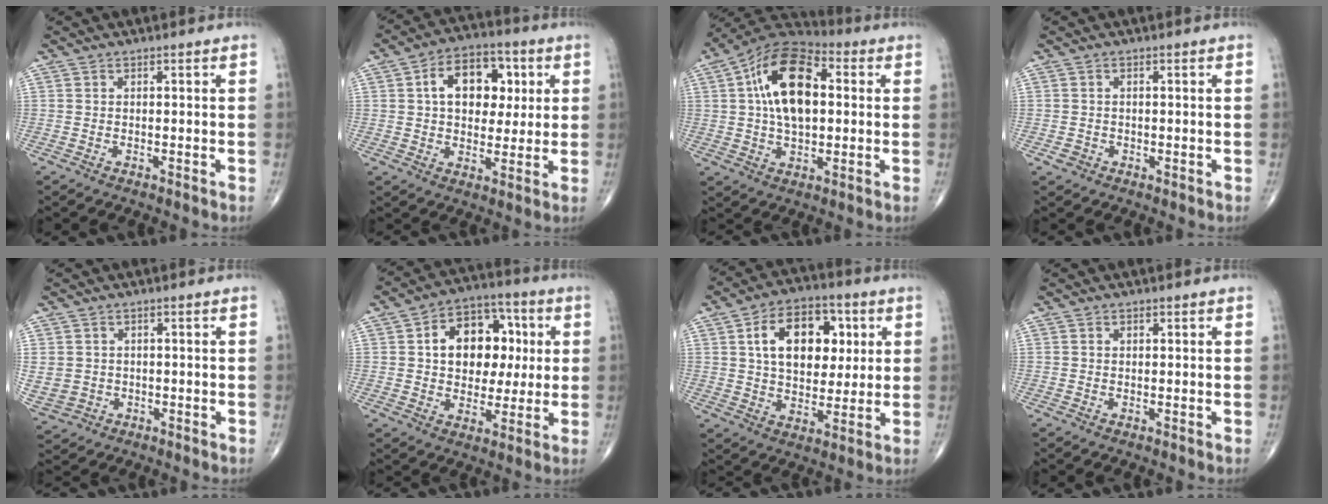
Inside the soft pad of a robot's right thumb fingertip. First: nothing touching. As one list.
[{"total": 13.4, "force": [3.1, 8.9, 9.5], "torque": [-0.102, 0.010, 0.043]}, {"total": 16.9, "force": [2.9, 9.2, 13.9], "torque": [-0.229, 0.024, 0.043]}, {"total": 1.4, "force": [-0.5, 1.3, 0.3], "torque": [0.004, 0.007, -0.005]}, {"total": 8.2, "force": [-0.6, 7.6, 3.2], "torque": [-0.094, 0.010, 0.012]}, {"total": 15.2, "force": [2.6, 10.9, 10.4], "torque": [-0.106, 0.017, 0.038]}, {"total": 16.1, "force": [4.3, 10.4, 11.6], "torque": [-0.143, 0.003, 0.070]}, {"total": 0.7, "force": [0.3, 0.5, 0.4], "torque": [-0.007, -0.002, 0.006]}]